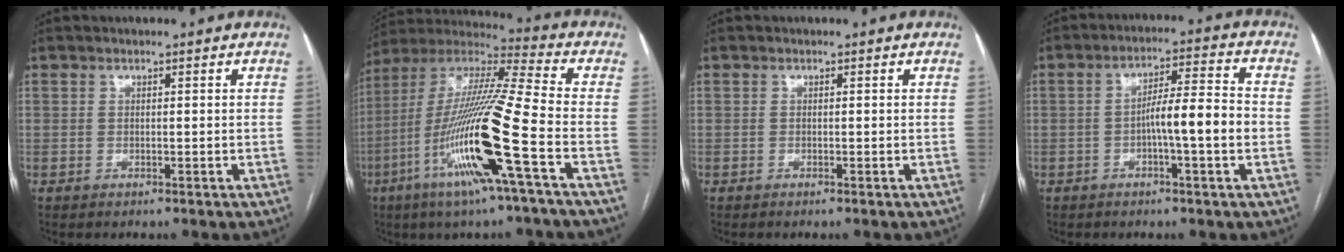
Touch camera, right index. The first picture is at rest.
{"total": 20.2, "force": [-7.0, -0.4, 18.9], "torque": [-0.394, -0.023, -0.144]}
{"total": 0.0}
{"total": 8.0, "force": [-1.6, 0.5, 7.9], "torque": [-0.129, 0.015, -0.029]}